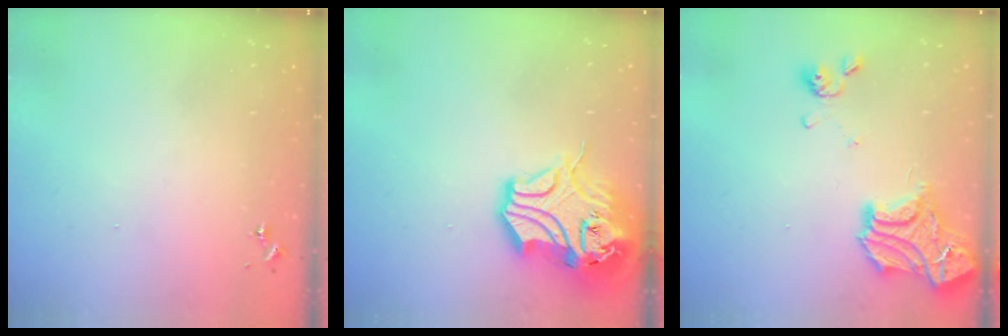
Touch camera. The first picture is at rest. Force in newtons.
{"total": 16.7, "press": 16.5, "slide": 2.4}
{"total": 17.6, "press": 17.6, "slide": 1.7}